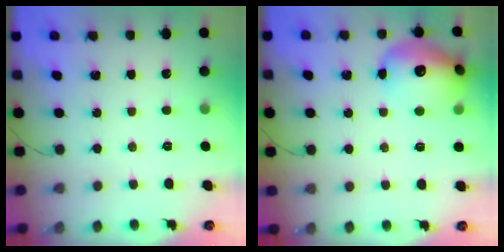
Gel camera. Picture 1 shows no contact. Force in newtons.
{"total": 16.0, "press": 15.9, "slide": 1.8}